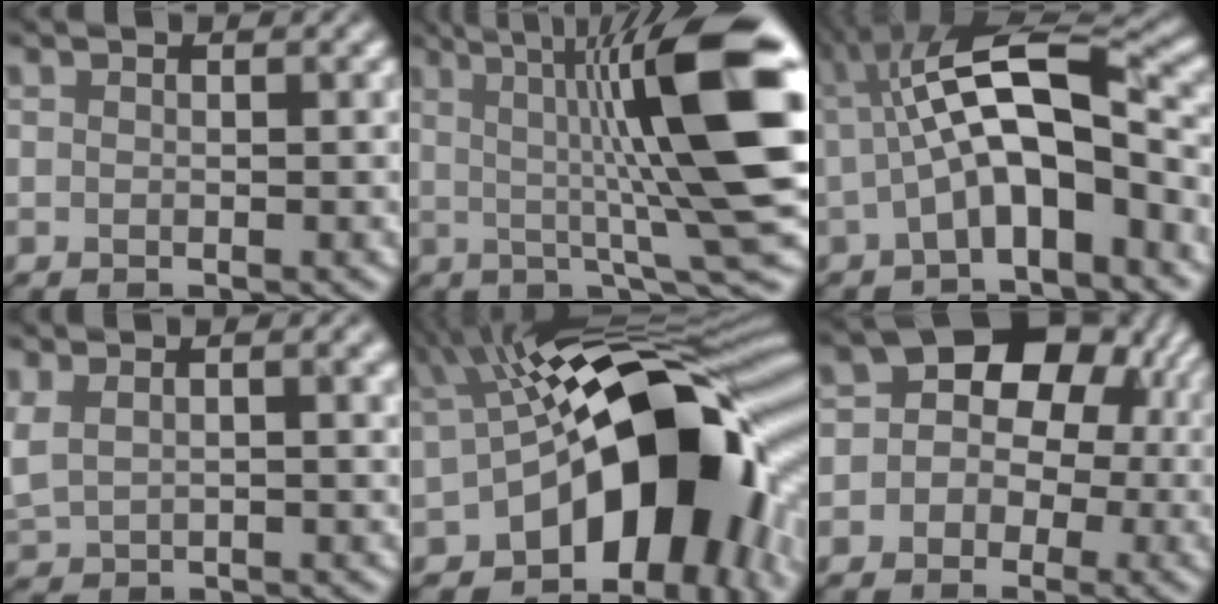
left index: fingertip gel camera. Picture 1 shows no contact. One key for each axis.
{"total": 14.0, "fx": 2.1, "fy": 2.7, "fz": 13.6, "tx": -0.174, "ty": 0.010, "tz": 0.026}
{"total": 8.4, "fx": -0.9, "fy": 2.9, "fz": 7.8, "tx": -0.129, "ty": 0.015, "tz": -0.025}
{"total": 6.8, "fx": 3.2, "fy": 3.3, "fz": 5.0, "tx": -0.105, "ty": 0.025, "tz": 0.052}
{"total": 17.3, "fx": -2.9, "fy": 9.1, "fz": 14.4, "tx": -0.175, "ty": 0.023, "tz": -0.058}
{"total": 10.9, "fx": 1.6, "fy": 9.0, "fz": 5.9, "tx": -0.036, "ty": 0.040, "tz": -0.028}